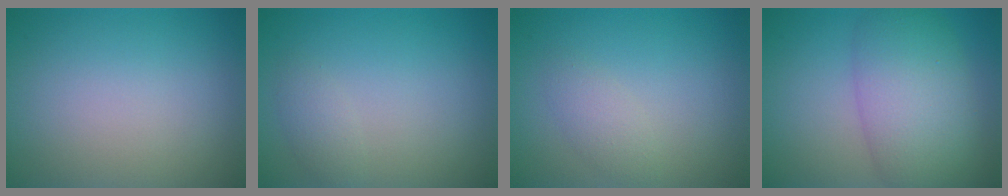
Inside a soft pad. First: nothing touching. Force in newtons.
{"total": 1.2, "press": 1.2, "slide": 0.1}
{"total": 1.6, "press": 1.6, "slide": 0.2}
{"total": 7.9, "press": 7.9, "slide": 0.3}